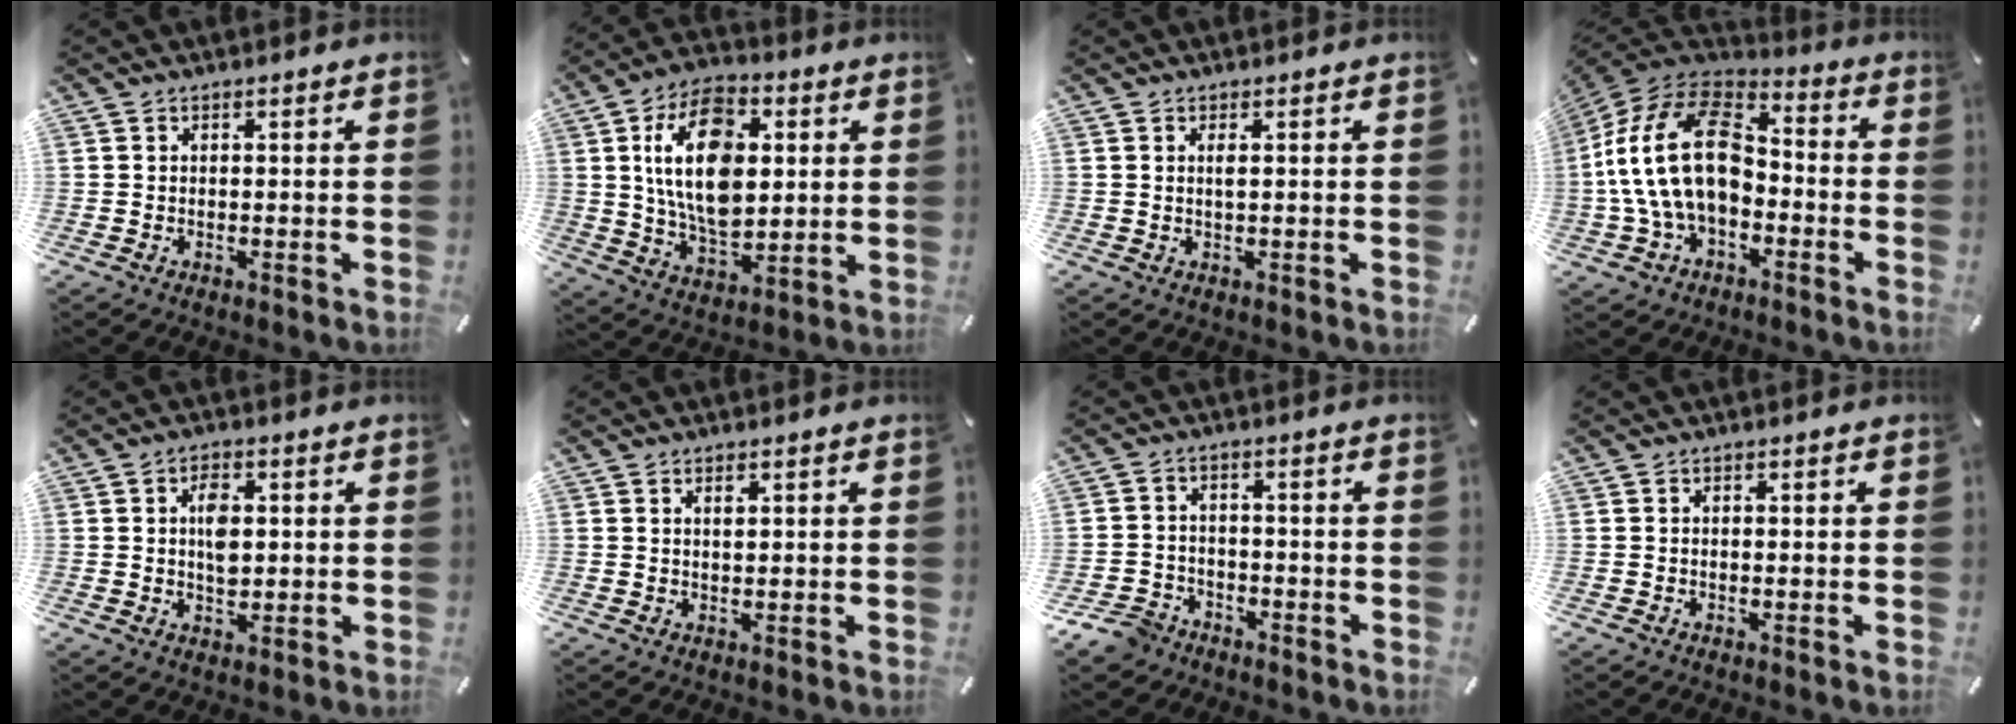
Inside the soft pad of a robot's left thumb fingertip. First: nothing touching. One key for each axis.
{"total": 18.5, "fx": 3.5, "fy": 11.9, "fz": 13.8, "tx": -0.268, "ty": 0.006, "tz": 0.060}
{"total": 1.3, "fx": 0.3, "fy": 0.2, "fz": 1.3, "tx": -0.027, "ty": -0.001, "tz": 0.004}
{"total": 22.5, "fx": -2.0, "fy": 14.7, "fz": 16.9, "tx": -0.356, "ty": 0.039, "tz": -0.034}
{"total": 5.6, "fx": 0.7, "fy": 3.4, "fz": 4.3, "tx": -0.073, "ty": -0.003, "tz": 0.004}
{"total": 1.8, "fx": 0.7, "fy": 0.9, "fz": 1.3, "tx": -0.021, "ty": -0.001, "tz": 0.010}
{"total": 6.3, "fx": -4.6, "fy": 3.9, "fz": 1.6, "tx": -0.042, "ty": 0.025, "tz": -0.092}
{"total": 0.6, "fx": -0.2, "fy": 0.3, "fz": 0.4, "tx": -0.008, "ty": 0.001, "tz": -0.004}